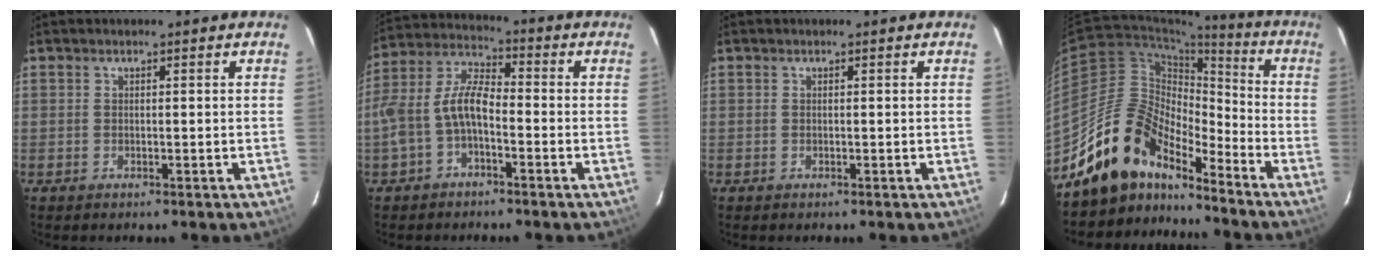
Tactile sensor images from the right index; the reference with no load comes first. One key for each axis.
{"total": 8.5, "fx": -3.1, "fy": 3.9, "fz": 7.0, "tx": -0.156, "ty": 0.019, "tz": -0.059}
{"total": 0.0}
{"total": 14.6, "fx": -12.6, "fy": 5.6, "fz": 4.7, "tx": -0.094, "ty": 0.026, "tz": -0.235}